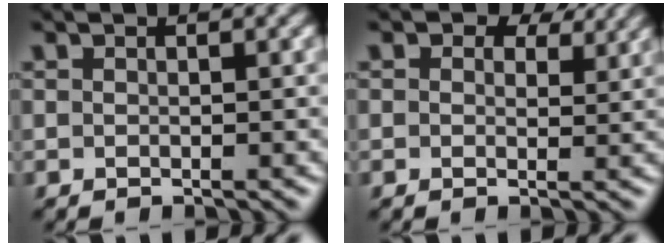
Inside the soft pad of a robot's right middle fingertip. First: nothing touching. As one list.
[{"total": 4.0, "force": [2.5, 2.3, 2.2], "torque": [-0.035, -0.005, 0.029]}]